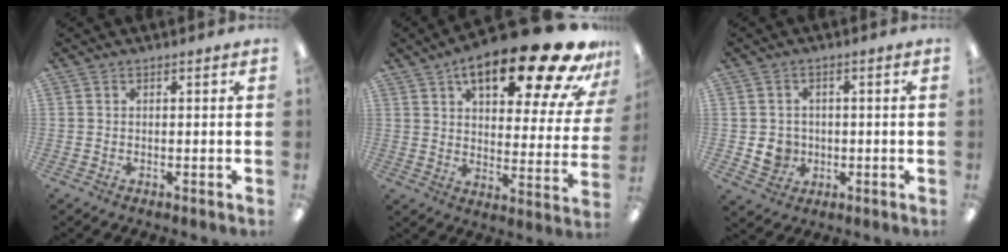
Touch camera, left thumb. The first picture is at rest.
{"total": 24.0, "force": [14.4, 8.4, 17.2], "torque": [-0.242, -0.090, 0.225]}
{"total": 5.2, "force": [-0.6, 4.9, 1.6], "torque": [-0.017, 0.009, -0.008]}